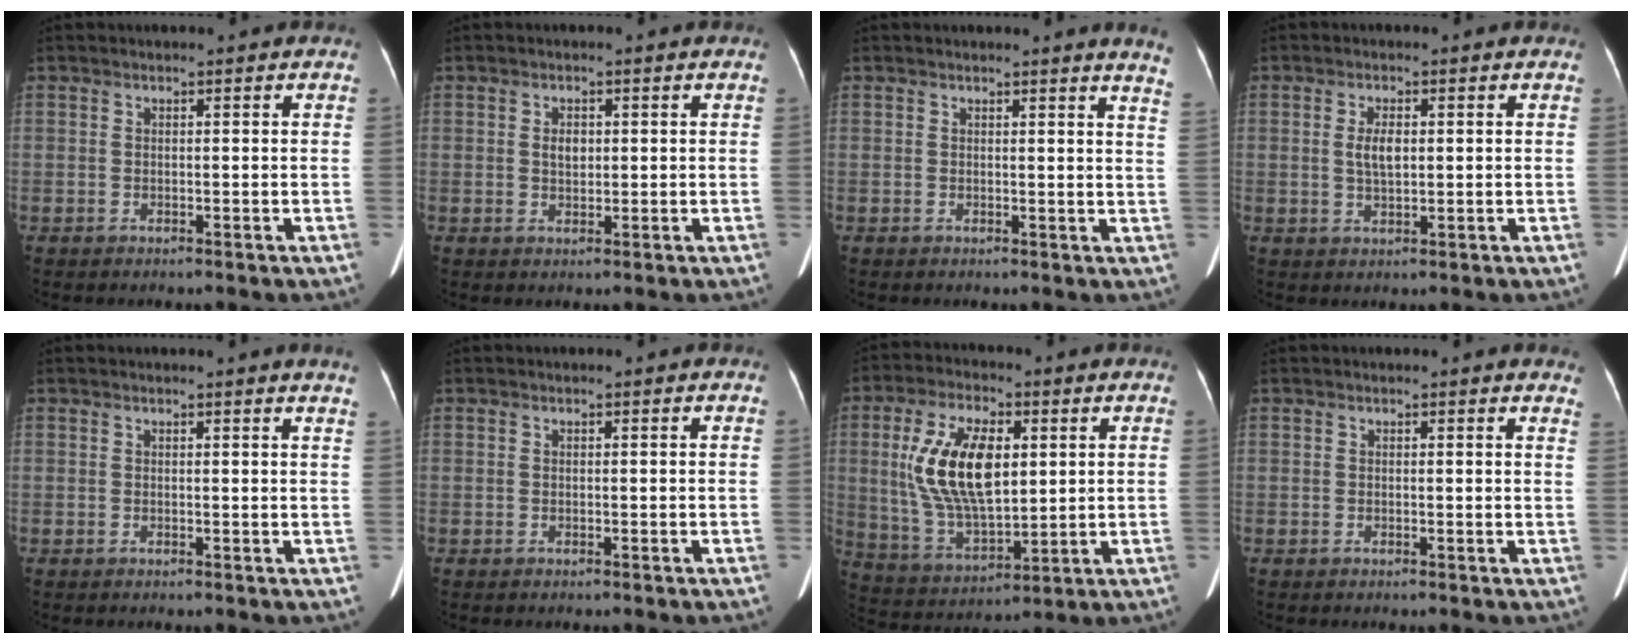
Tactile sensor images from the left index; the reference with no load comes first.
{"total": 2.0, "force": [0.4, 1.3, 1.6], "torque": [-0.033, 0.005, 0.008]}
{"total": 5.1, "force": [4.7, -0.7, 1.8], "torque": [-0.020, -0.037, 0.023]}
{"total": 3.2, "force": [0.4, 1.3, 2.9], "torque": [-0.062, 0.006, 0.011]}
{"total": 2.5, "force": [2.3, -0.5, 0.9], "torque": [-0.016, -0.010, 0.011]}
{"total": 0.0}
{"total": 14.3, "force": [2.8, 6.3, 12.5], "torque": [-0.263, 0.010, 0.060]}
{"total": 3.3, "force": [3.1, 0.6, 0.8], "torque": [-0.005, -0.011, 0.008]}